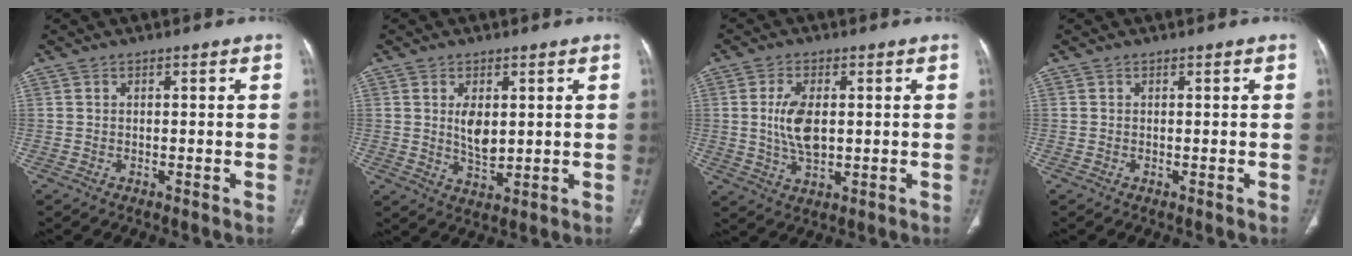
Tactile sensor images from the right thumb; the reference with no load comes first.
{"total": 5.6, "force": [1.2, 3.0, 4.6], "torque": [-0.072, -0.015, 0.027]}
{"total": 7.7, "force": [0.7, 4.1, 6.5], "torque": [-0.129, -0.005, 0.016]}
{"total": 0.0}